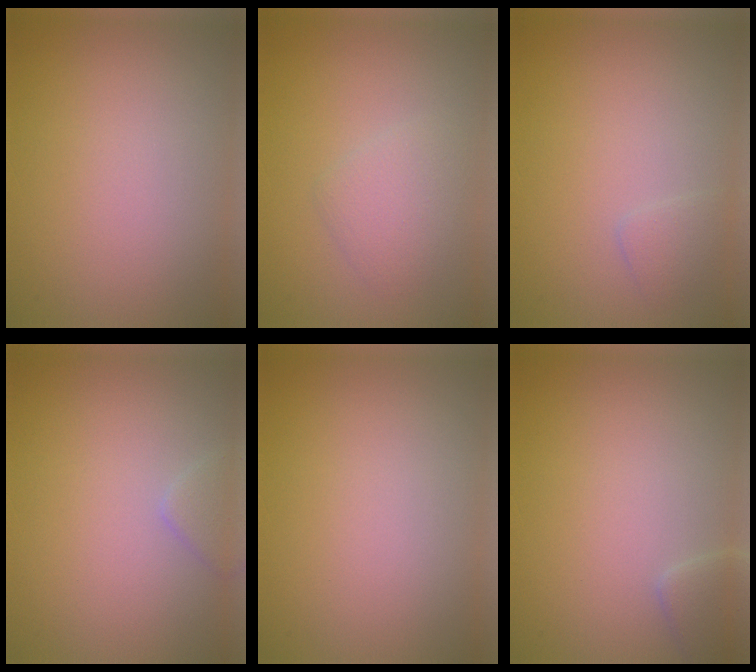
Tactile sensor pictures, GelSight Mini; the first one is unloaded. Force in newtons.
{"total": 2.2, "press": 2.2, "slide": 0.1}
{"total": 1.2, "press": 1.2, "slide": 0.1}
{"total": 1.3, "press": 1.3, "slide": 0.1}
{"total": 0.0}
{"total": 1.7, "press": 1.7, "slide": 0.1}